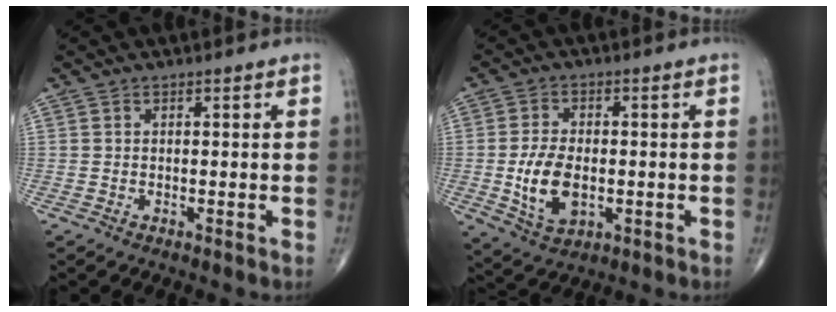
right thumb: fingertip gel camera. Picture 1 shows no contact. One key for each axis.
{"total": 9.5, "fx": -1.4, "fy": 5.6, "fz": 7.6, "tx": -0.135, "ty": -0.004, "tz": -0.019}